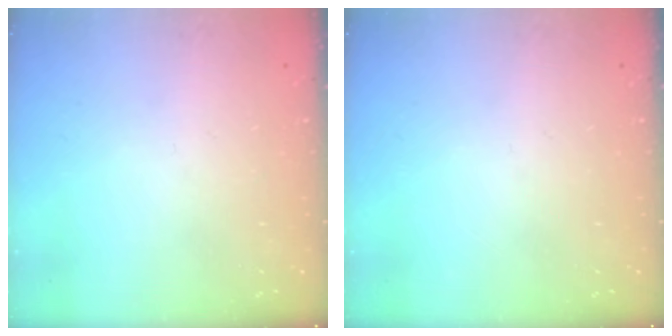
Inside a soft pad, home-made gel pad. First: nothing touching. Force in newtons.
{"total": 0.0}